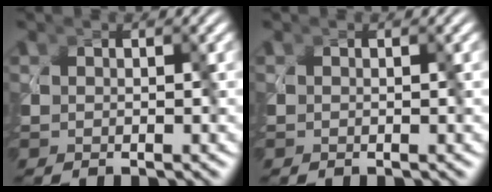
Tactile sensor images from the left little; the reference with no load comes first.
{"total": 0.0}